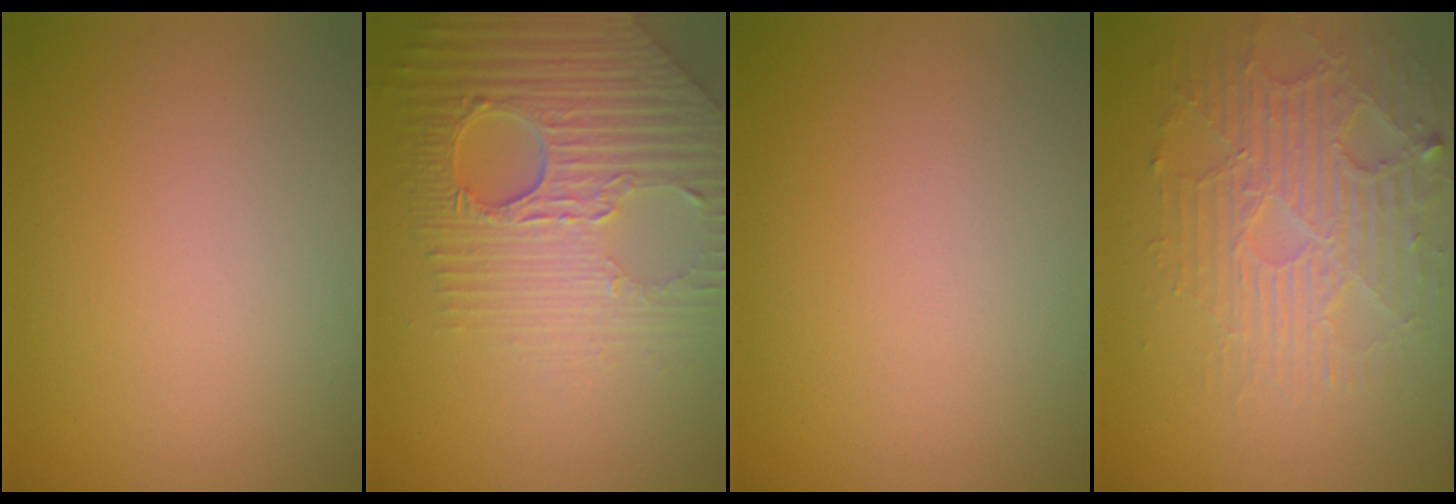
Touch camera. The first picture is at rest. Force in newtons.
{"total": 6.6, "press": 5.4, "slide": 3.8}
{"total": 0.0}
{"total": 4.3, "press": 3.8, "slide": 2.0}